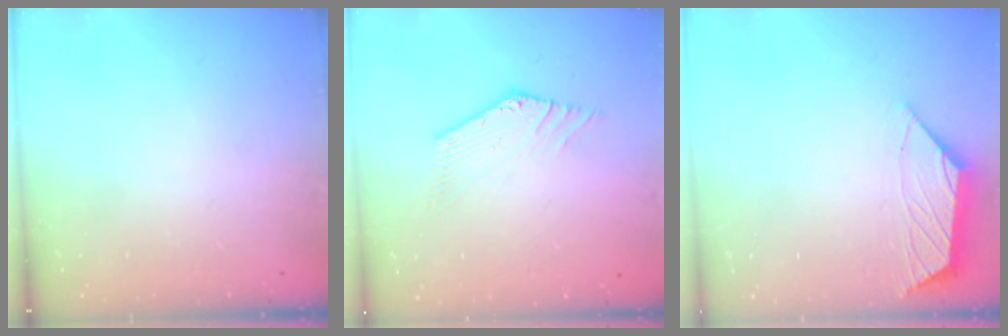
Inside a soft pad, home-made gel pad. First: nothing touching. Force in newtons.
{"total": 0.0}
{"total": 1.6, "press": 1.5, "slide": 0.6}